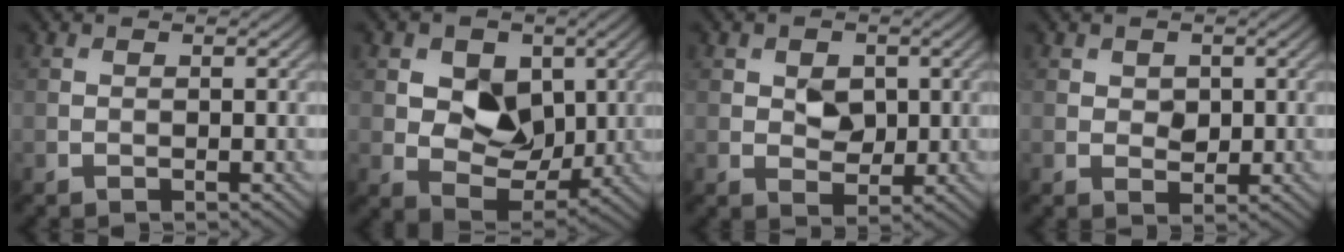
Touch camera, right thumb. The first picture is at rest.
{"total": 7.5, "force": [1.8, 5.6, 4.7], "torque": [-0.091, -0.005, 0.026]}
{"total": 3.5, "force": [0.6, 2.6, 2.1], "torque": [-0.040, -0.003, 0.004]}
{"total": 2.0, "force": [0.5, 1.6, 1.1], "torque": [-0.023, -0.005, 0.007]}